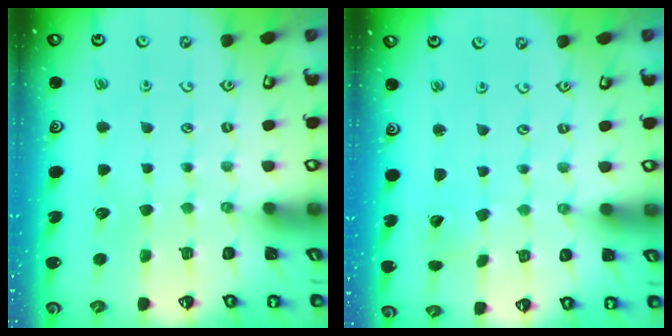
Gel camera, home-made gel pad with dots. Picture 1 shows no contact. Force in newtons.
{"total": 2.6, "press": 2.6, "slide": 0.4}